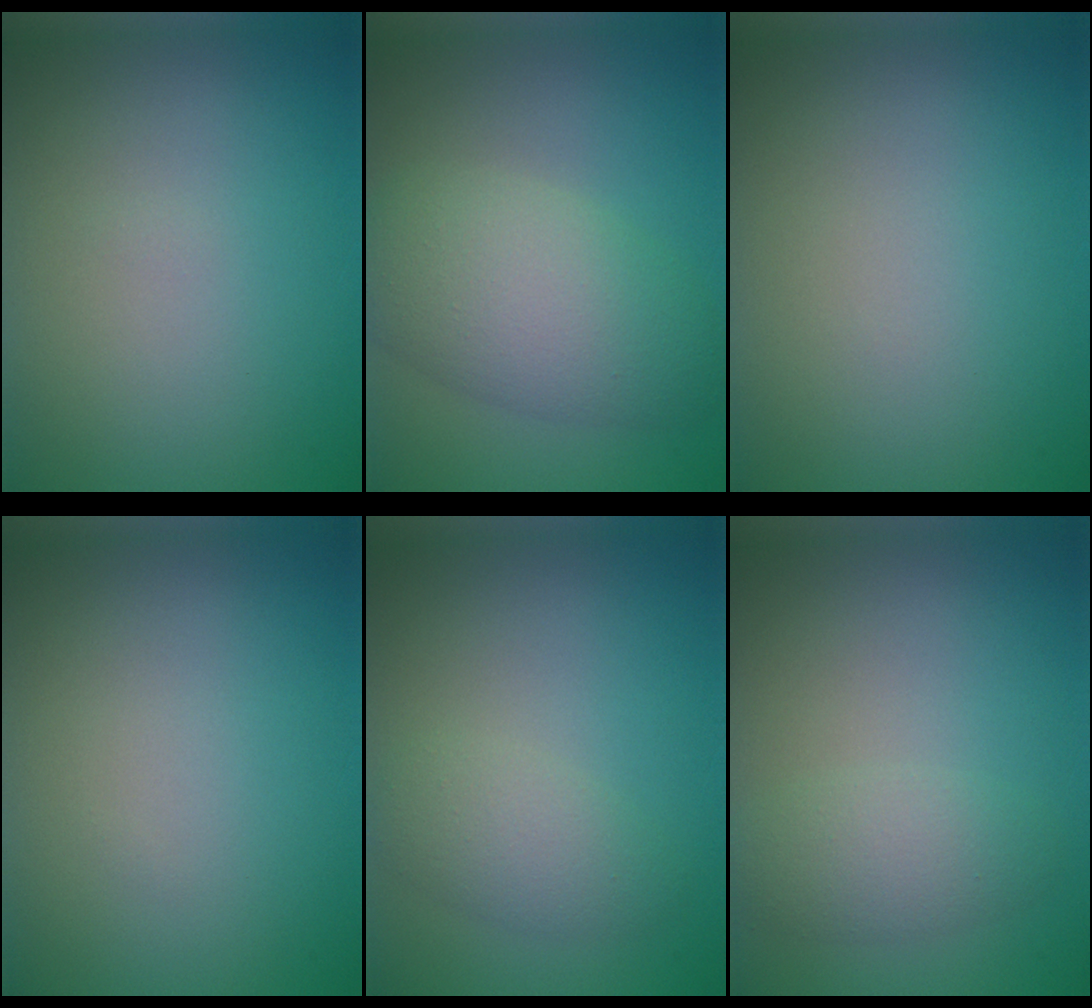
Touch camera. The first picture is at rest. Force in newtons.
{"total": 6.5, "press": 6.5, "slide": 0.3}
{"total": 0.0}
{"total": 0.0}
{"total": 2.5, "press": 2.5, "slide": 0.0}
{"total": 2.6, "press": 2.6, "slide": 0.1}